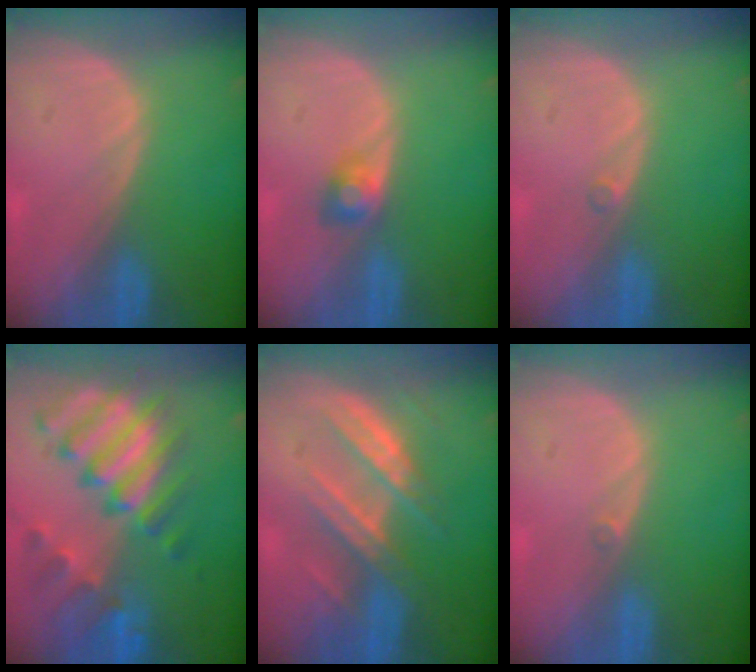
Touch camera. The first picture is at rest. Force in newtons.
{"total": 2.3, "press": 2.3, "slide": 0.2}
{"total": 0.5, "press": 0.5, "slide": 0.2}
{"total": 11.6, "press": 10.0, "slide": 6.0}
{"total": 7.5, "press": 7.2, "slide": 2.0}
{"total": 0.6, "press": 0.5, "slide": 0.3}